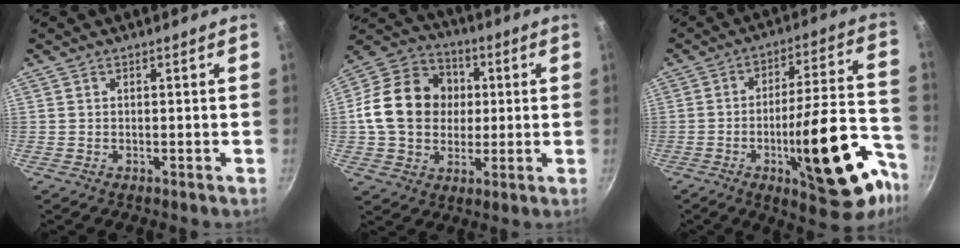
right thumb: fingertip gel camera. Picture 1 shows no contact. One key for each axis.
{"total": 17.8, "fx": 1.2, "fy": 14.7, "fz": 10.0, "tx": -0.146, "ty": 0.025, "tz": 0.014}
{"total": 23.2, "fx": -9.7, "fy": 7.5, "fz": 19.6, "tx": -0.237, "ty": 0.052, "tz": -0.135}